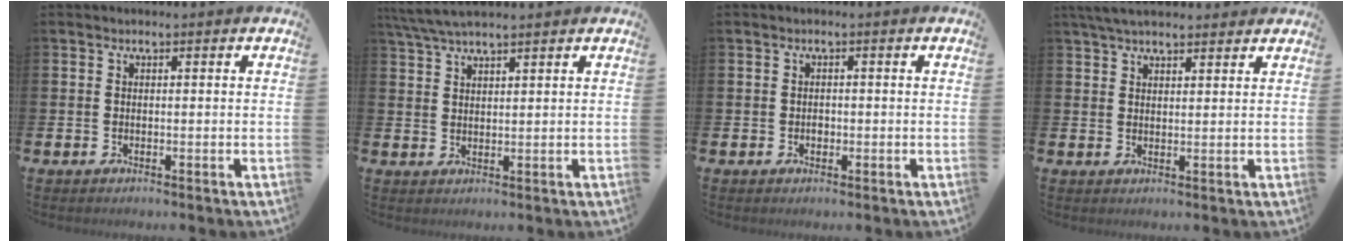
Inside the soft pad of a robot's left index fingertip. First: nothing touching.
{"total": 4.4, "force": [3.9, 0.6, 2.1], "torque": [-0.054, -0.004, 0.073]}
{"total": 0.9, "force": [-0.1, 0.7, 0.5], "torque": [-0.009, 0.003, -0.003]}
{"total": 4.4, "force": [3.9, 1.1, 1.6], "torque": [-0.038, -0.006, 0.073]}